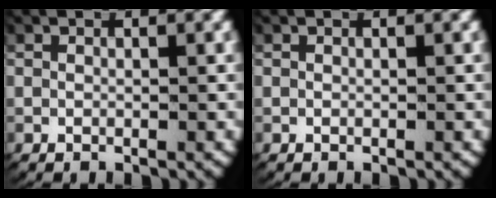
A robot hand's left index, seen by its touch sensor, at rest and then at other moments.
{"total": 0.0}